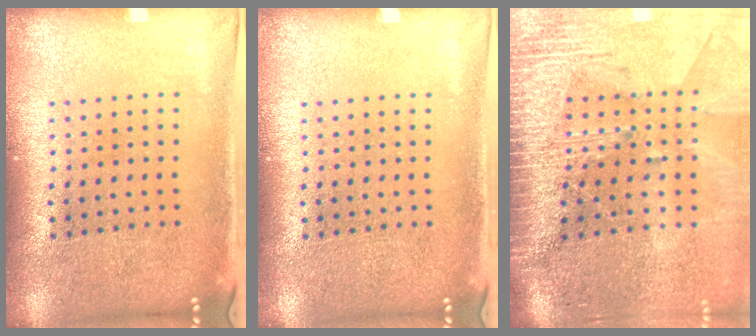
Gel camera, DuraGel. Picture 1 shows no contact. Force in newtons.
{"total": 0.0}
{"total": 3.9, "press": 3.4, "slide": 1.8}